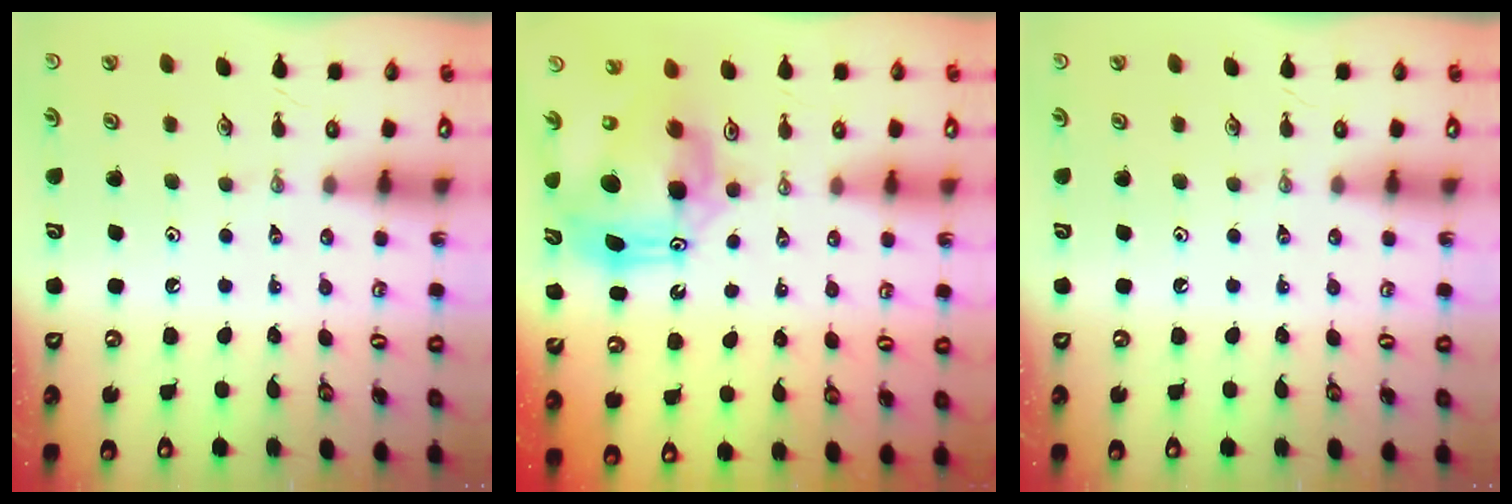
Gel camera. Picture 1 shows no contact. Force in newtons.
{"total": 13.8, "press": 13.8, "slide": 1.6}
{"total": 0.0}